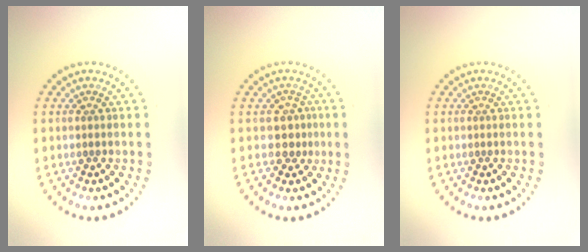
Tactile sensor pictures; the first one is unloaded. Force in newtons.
{"total": 2.0, "press": 1.4, "slide": 1.4}
{"total": 0.0}